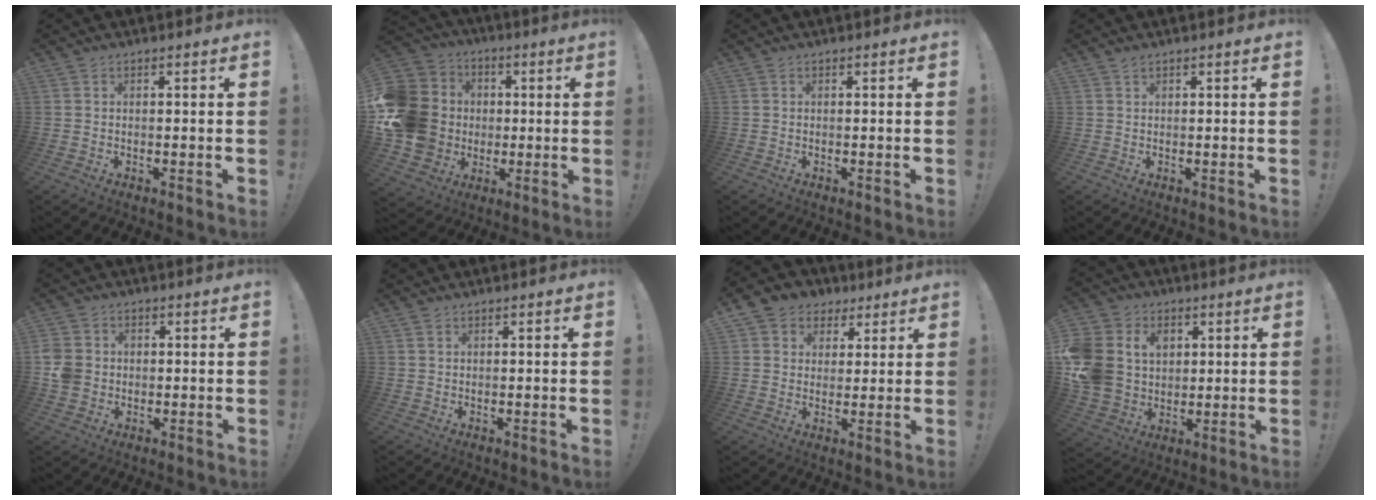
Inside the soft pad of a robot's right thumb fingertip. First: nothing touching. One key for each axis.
{"total": 18.9, "fx": -0.8, "fy": 16.5, "fz": 9.1, "tx": -0.173, "ty": 0.013, "tz": 0.018}
{"total": 0.0}
{"total": 0.7, "fx": 0.6, "fy": 0.1, "fz": 0.3, "tx": 0.000, "ty": -0.001, "tz": 0.010}
{"total": 6.6, "fx": -0.6, "fy": 5.9, "fz": 2.8, "tx": -0.058, "ty": 0.007, "tz": -0.010}
{"total": 0.7, "fx": 0.5, "fy": 0.4, "fz": 0.2, "tx": 0.004, "ty": -0.002, "tz": 0.007}
{"total": 6.5, "fx": 2.4, "fy": 5.9, "fz": 1.2, "tx": -0.008, "ty": -0.013, "tz": 0.051}
{"total": 15.3, "fx": 3.5, "fy": 12.7, "fz": 7.8, "tx": -0.154, "ty": -0.013, "tz": 0.072}